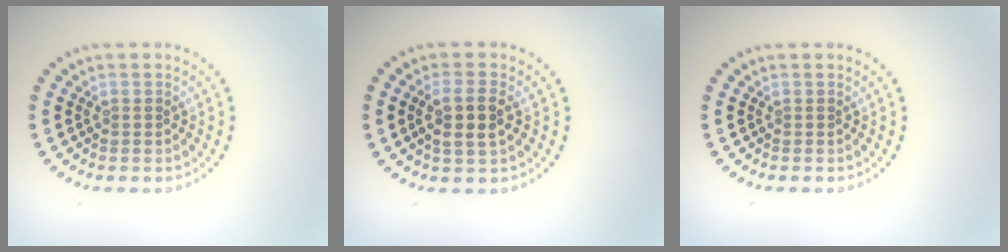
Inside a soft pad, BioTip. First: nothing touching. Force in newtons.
{"total": 2.9, "press": 2.7, "slide": 1.0}
{"total": 0.0}